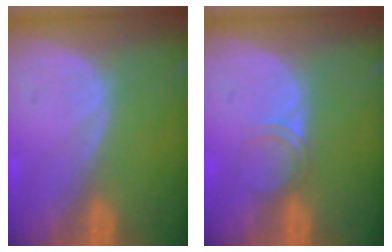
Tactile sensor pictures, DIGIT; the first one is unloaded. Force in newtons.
{"total": 2.1, "press": 1.8, "slide": 1.1}